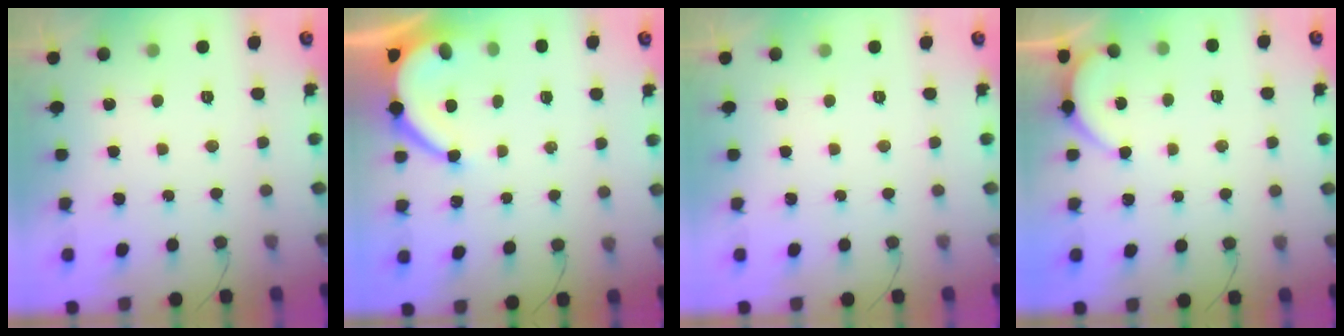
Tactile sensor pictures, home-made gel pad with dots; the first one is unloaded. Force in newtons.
{"total": 6.9, "press": 6.9, "slide": 0.6}
{"total": 0.0}
{"total": 2.8, "press": 2.8, "slide": 0.3}